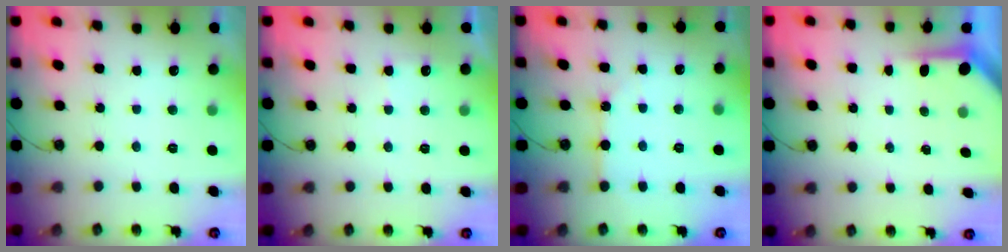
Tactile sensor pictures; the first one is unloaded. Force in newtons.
{"total": 2.2, "press": 2.2, "slide": 0.3}
{"total": 3.9, "press": 3.9, "slide": 0.3}
{"total": 3.7, "press": 3.7, "slide": 0.3}